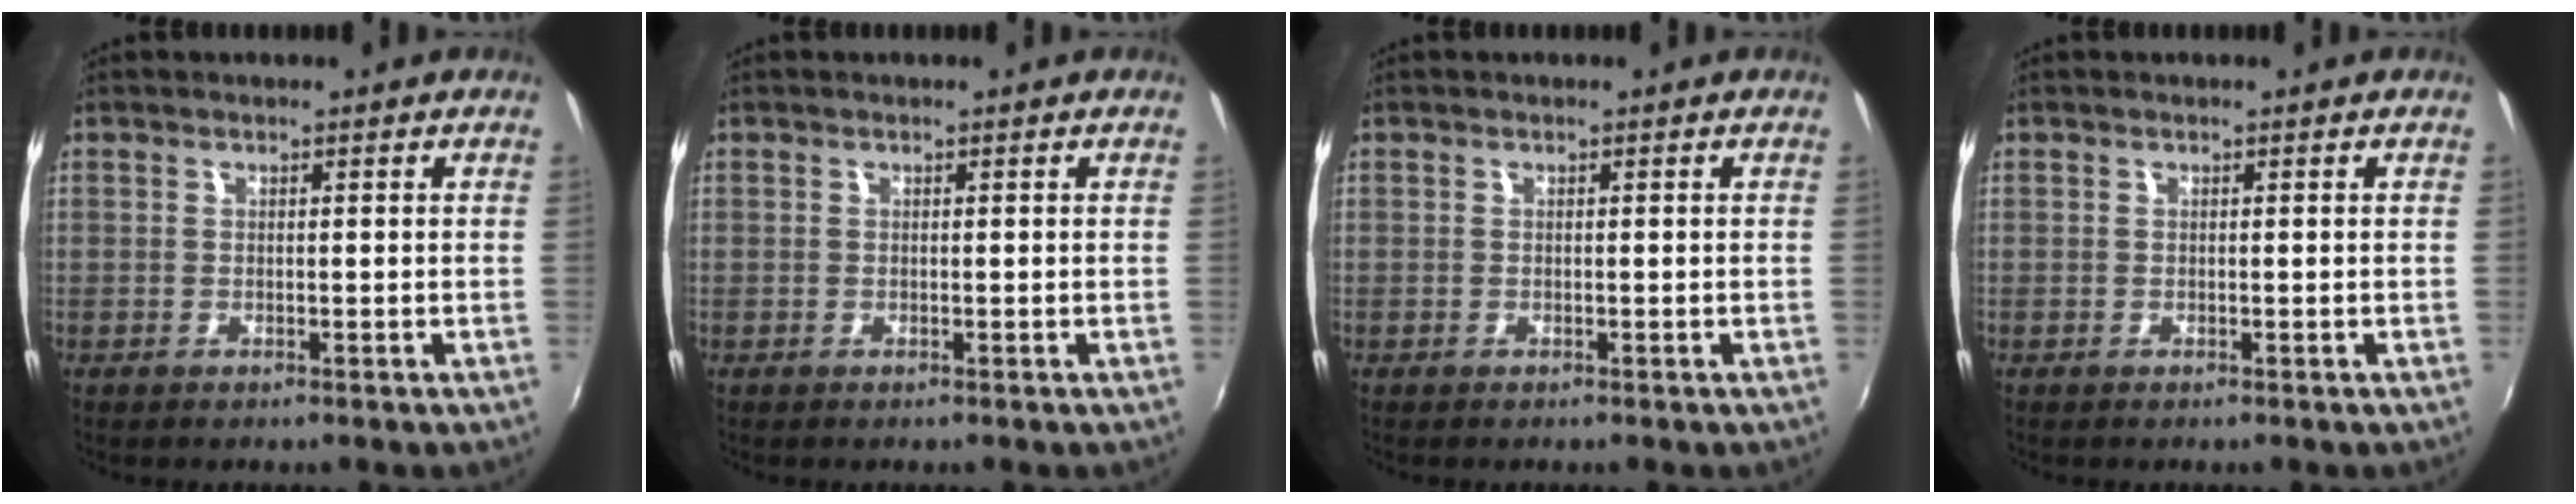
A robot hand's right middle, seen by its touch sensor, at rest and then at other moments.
{"total": 0.0}
{"total": 0.0}
{"total": 0.0}